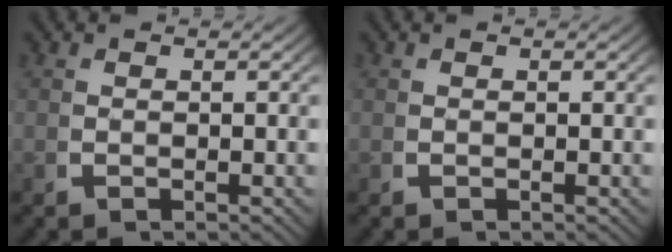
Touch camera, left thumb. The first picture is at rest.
{"total": 0.0}